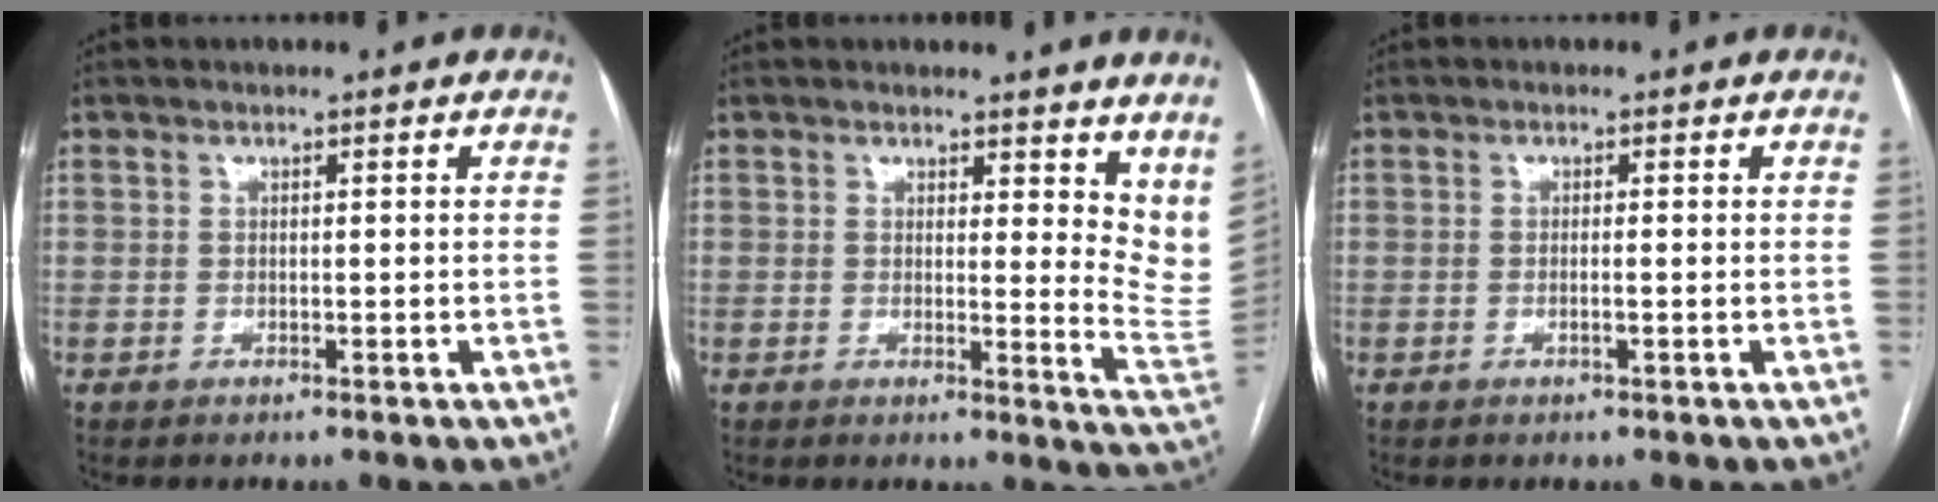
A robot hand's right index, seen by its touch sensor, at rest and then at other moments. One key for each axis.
{"total": 11.5, "fx": 9.6, "fy": 4.1, "fz": 4.9, "tx": -0.020, "ty": -0.044, "tz": 0.088}
{"total": 0.8, "fx": -0.2, "fy": 0.0, "fz": 0.8, "tx": -0.016, "ty": 0.000, "tz": -0.003}